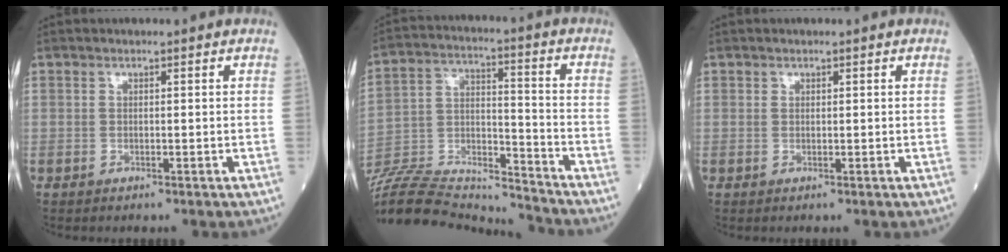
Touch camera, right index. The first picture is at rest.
{"total": 21.5, "force": [-20.7, 1.8, 5.4], "torque": [-0.132, 0.008, -0.345]}
{"total": 0.0}